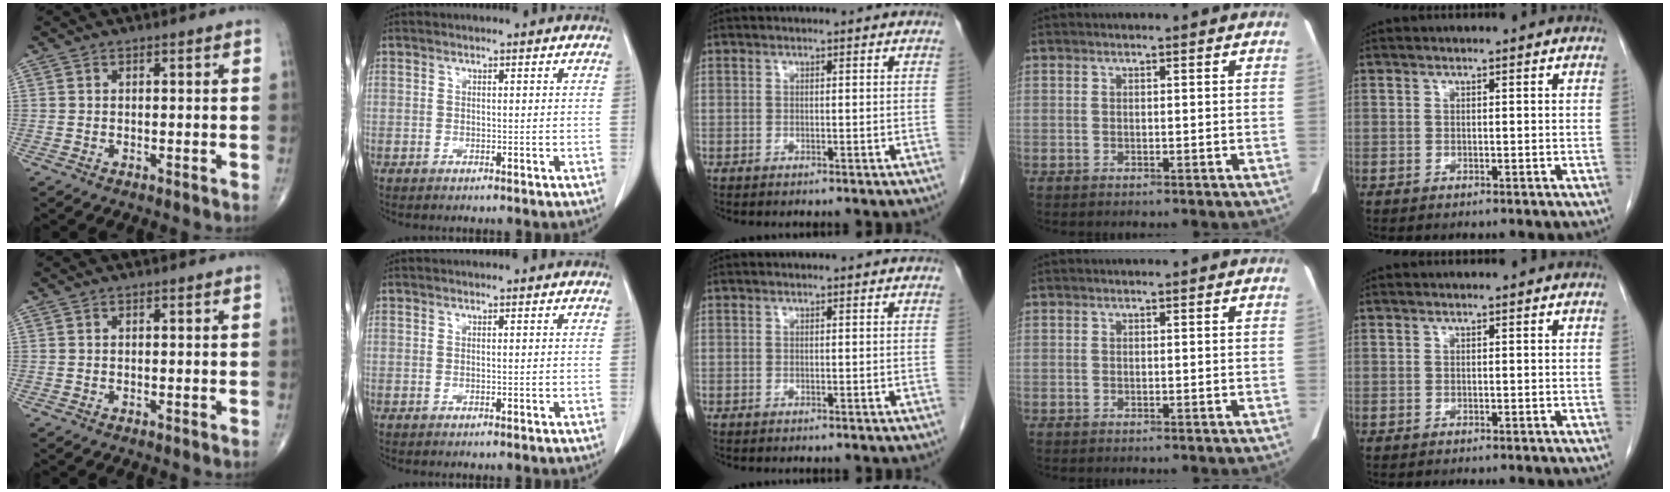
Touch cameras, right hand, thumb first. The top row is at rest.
{"index": {"total": 0.6, "force": [-0.1, 0.2, 0.5], "torque": [-0.018, 0.003, 0.001]}}